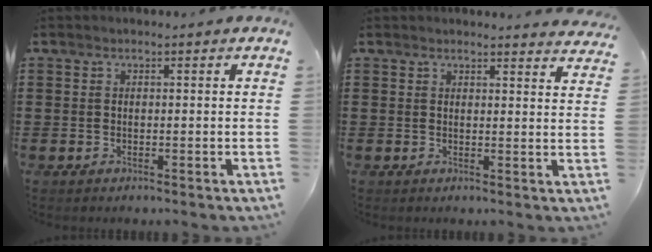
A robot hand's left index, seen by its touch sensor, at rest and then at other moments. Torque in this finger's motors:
{"motor_torque": [0.99, -1.15, 0.08, 0.00]}